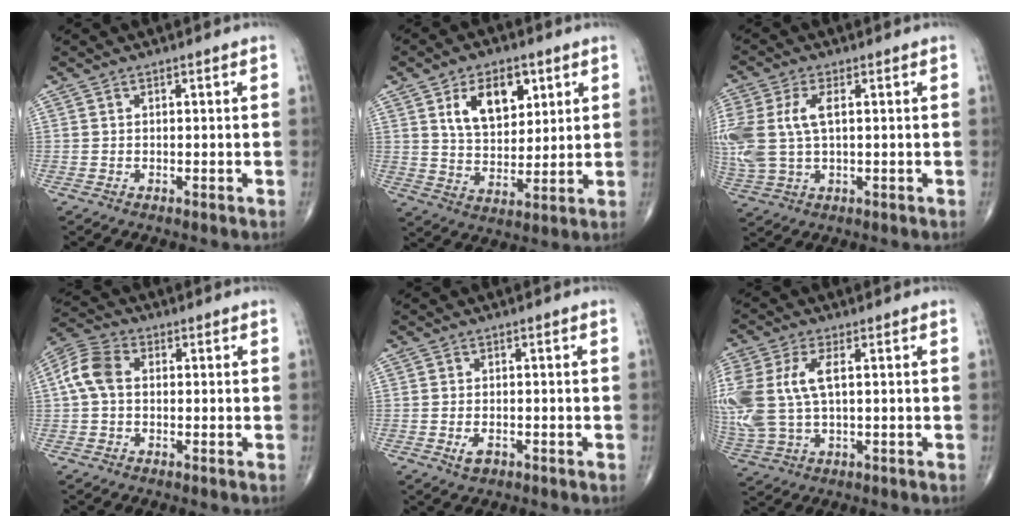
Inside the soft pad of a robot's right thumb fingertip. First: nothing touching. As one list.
[{"total": 11.7, "force": [4.9, 7.0, 8.0], "torque": [-0.097, -0.023, 0.090]}, {"total": 12.1, "force": [1.7, 6.6, 10.0], "torque": [-0.257, 0.010, 0.039]}, {"total": 7.1, "force": [0.4, 5.0, 5.1], "torque": [-0.107, 0.023, 0.000]}, {"total": 2.3, "force": [-1.0, 1.3, 1.6], "torque": [-0.028, 0.001, -0.015]}, {"total": 14.7, "force": [2.0, 7.8, 12.3], "torque": [-0.313, 0.007, 0.044]}]